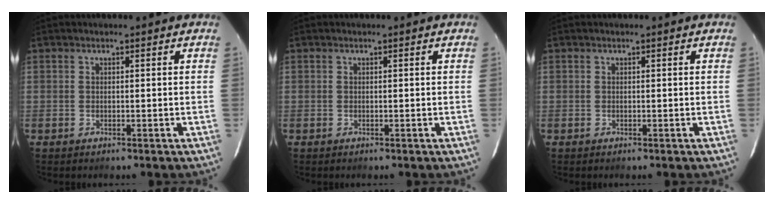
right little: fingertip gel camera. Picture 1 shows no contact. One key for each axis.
{"total": 0.0}
{"total": 0.0}